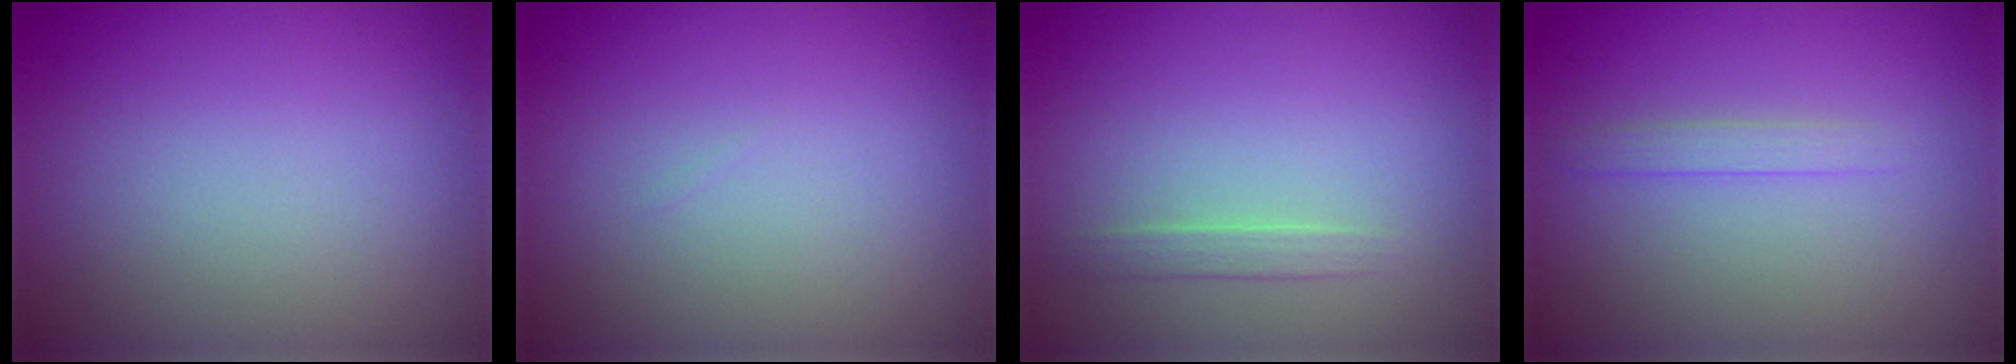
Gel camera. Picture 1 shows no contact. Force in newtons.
{"total": 0.0}
{"total": 1.1, "press": 1.1, "slide": 0.2}
{"total": 1.1, "press": 1.1, "slide": 0.0}